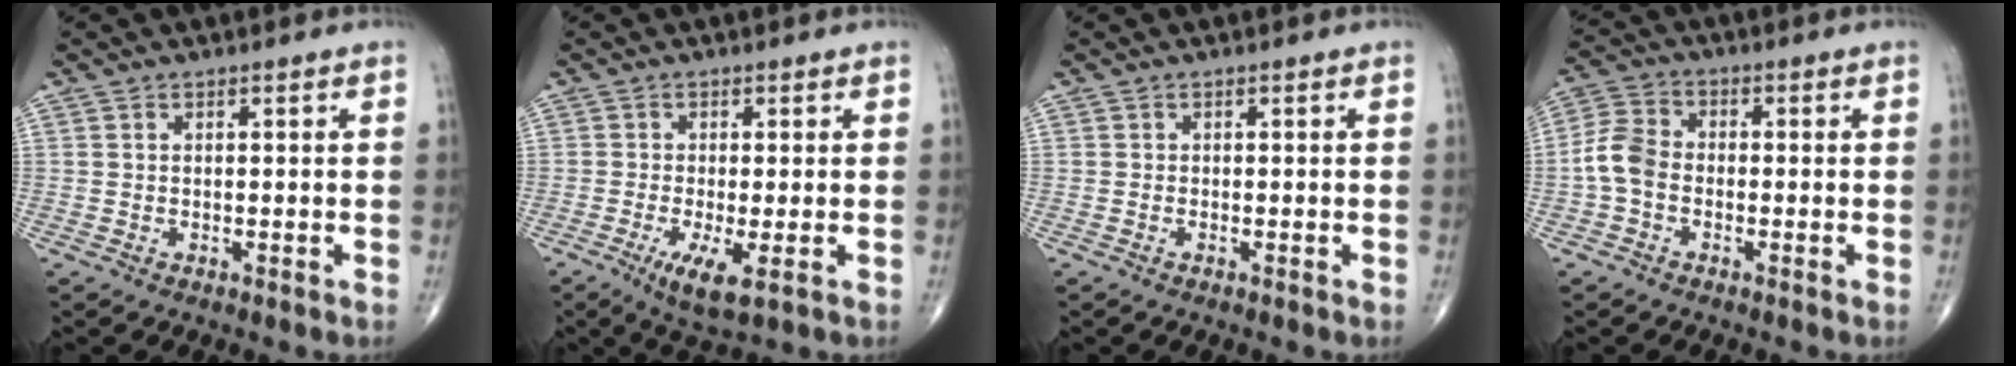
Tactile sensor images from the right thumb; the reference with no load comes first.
{"total": 5.7, "force": [-1.9, 1.4, 5.2], "torque": [-0.101, -0.017, -0.032]}
{"total": 0.0}
{"total": 6.1, "force": [-1.3, 4.4, 4.1], "torque": [-0.082, 0.019, -0.040]}